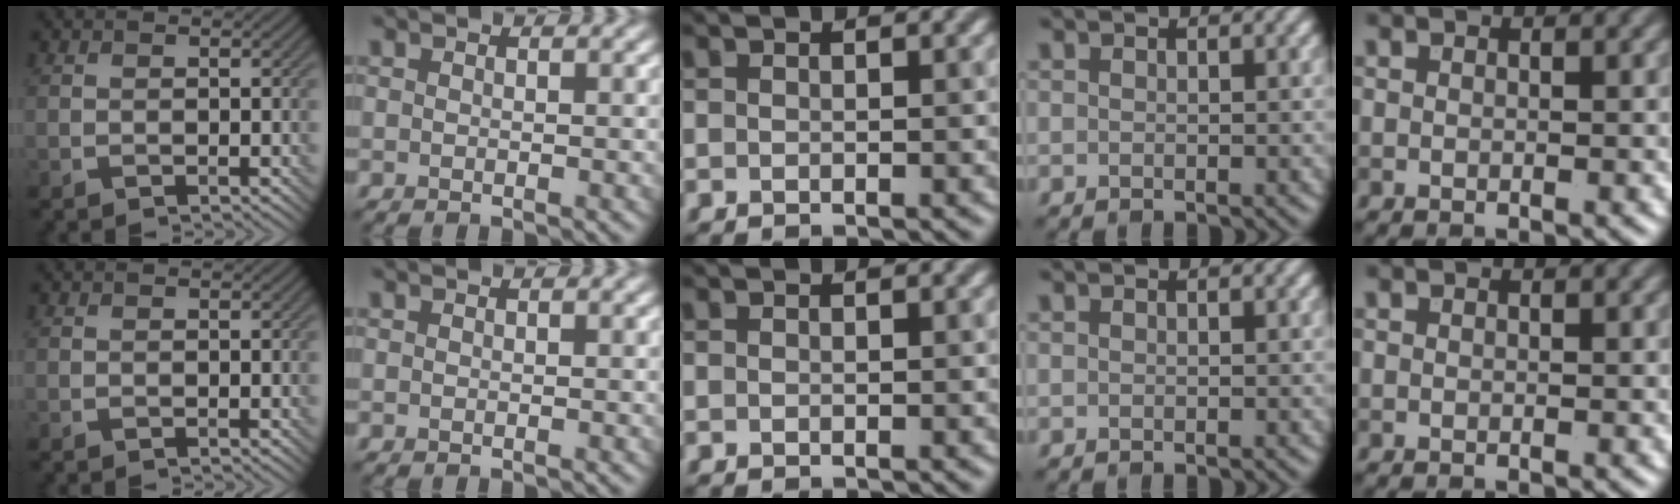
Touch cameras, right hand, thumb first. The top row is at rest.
{}